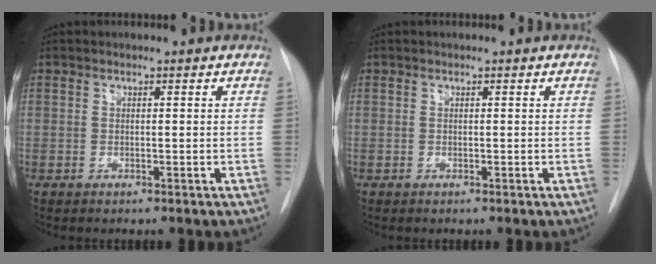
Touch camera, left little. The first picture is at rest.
{"total": 0.0}